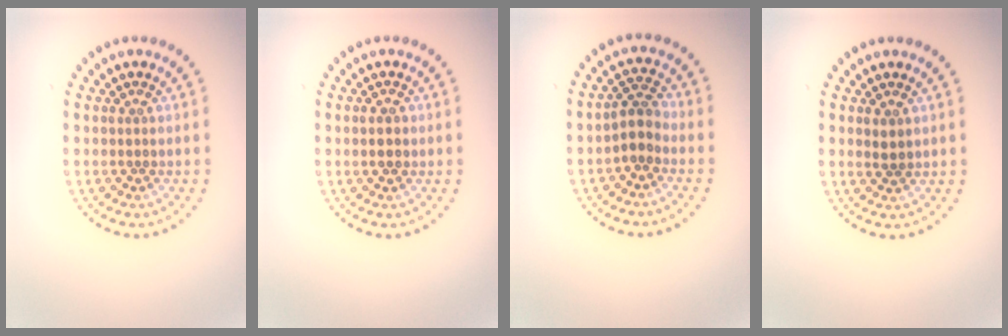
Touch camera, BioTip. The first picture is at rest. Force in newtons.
{"total": 2.0, "press": 2.0, "slide": 0.0}
{"total": 2.2, "press": 1.9, "slide": 1.2}
{"total": 1.1, "press": 1.1, "slide": 0.3}